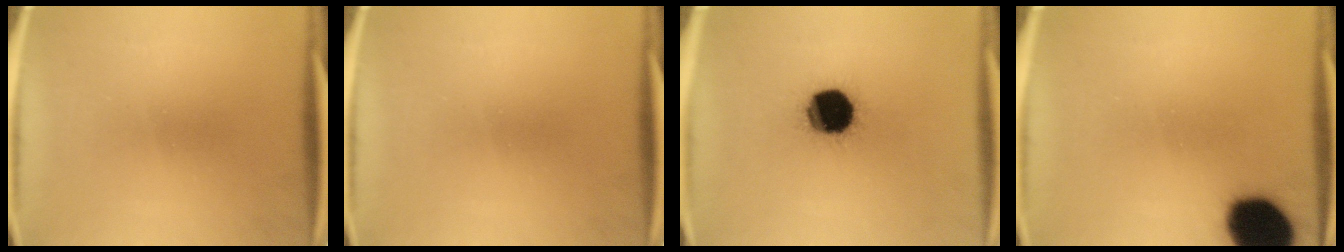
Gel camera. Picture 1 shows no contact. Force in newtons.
{"total": 0.0}
{"total": 18.1}
{"total": 17.3}